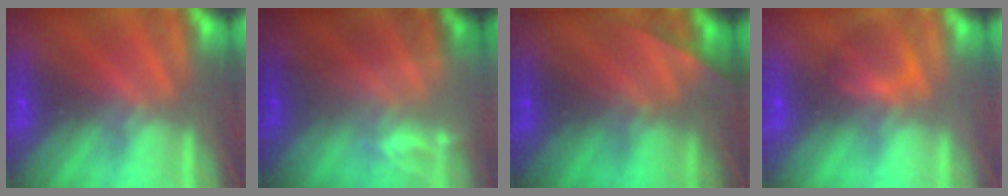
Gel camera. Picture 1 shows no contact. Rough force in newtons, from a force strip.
{"total": 1.8}
{"total": 2.1}
{"total": 2.2}